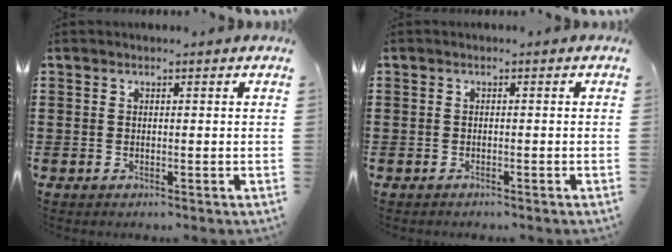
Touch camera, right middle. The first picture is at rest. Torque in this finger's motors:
{"motor_torque": [-0.73, 0.47, -0.07, -0.04]}